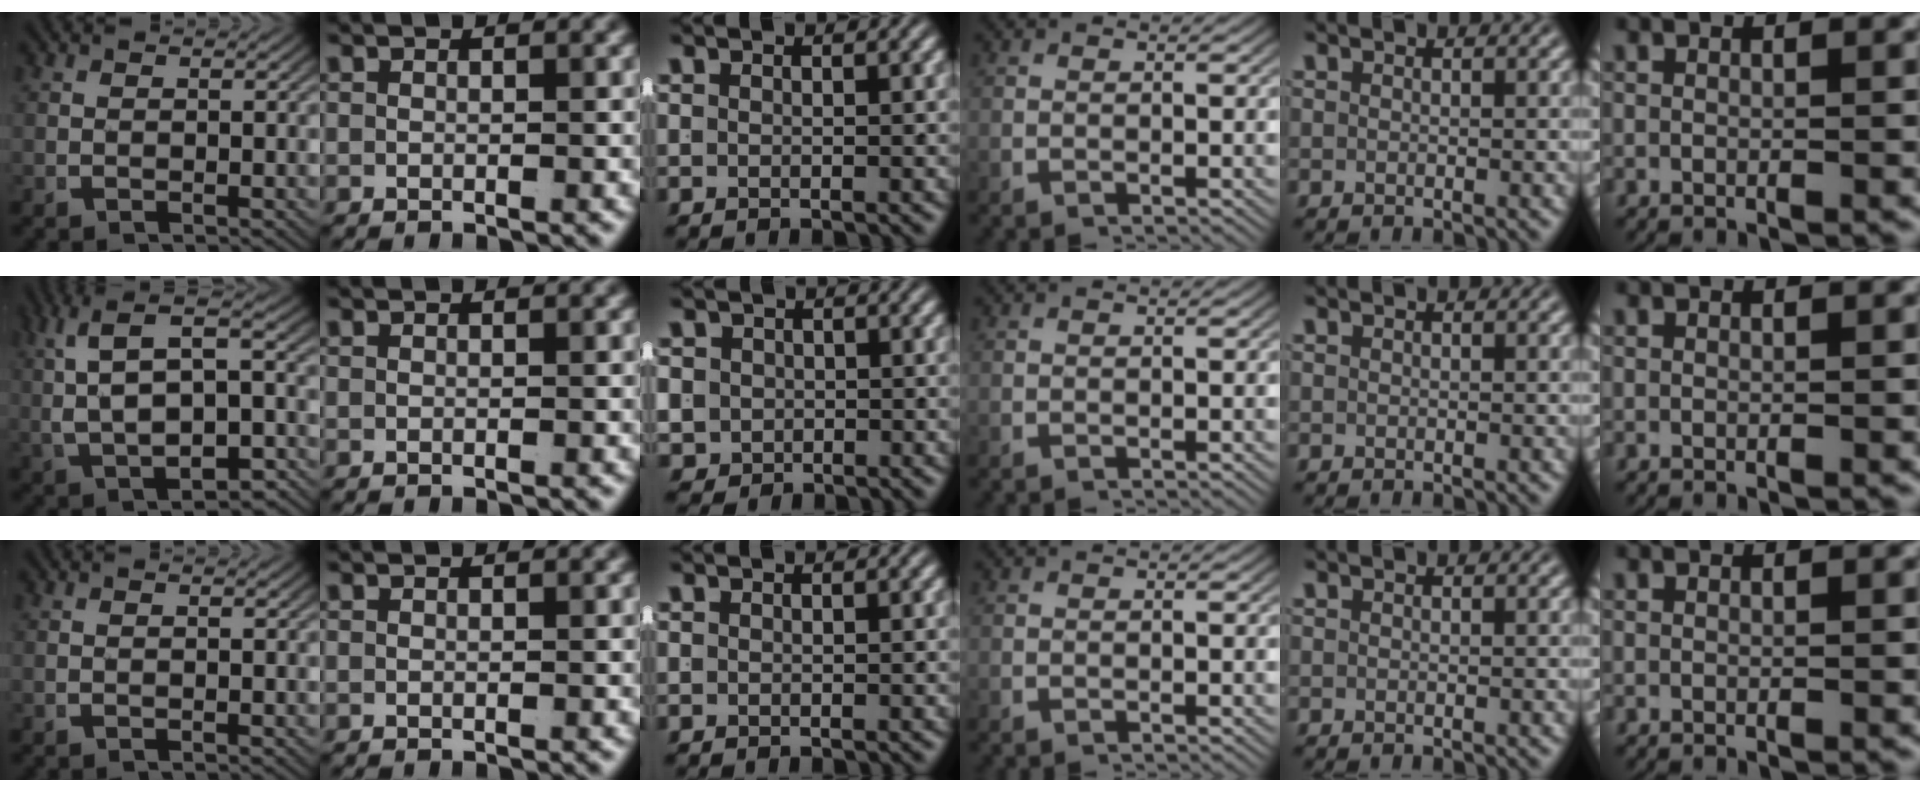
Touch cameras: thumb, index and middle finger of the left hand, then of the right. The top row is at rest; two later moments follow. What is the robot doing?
{"motion": "lift_and_place", "object": "shirt"}